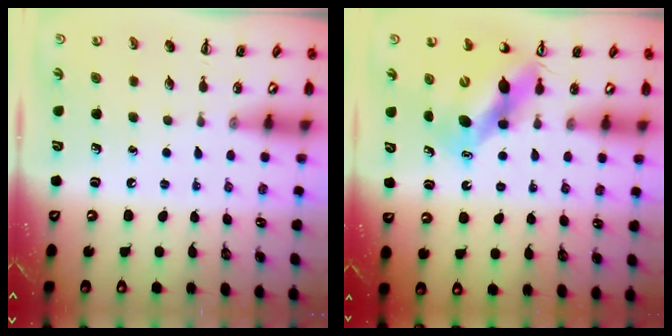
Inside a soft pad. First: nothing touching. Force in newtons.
{"total": 10.7, "press": 10.2, "slide": 3.1}